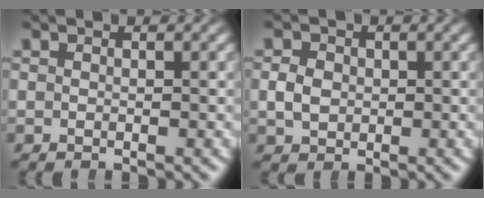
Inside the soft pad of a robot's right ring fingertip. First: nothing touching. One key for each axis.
{"total": 2.2, "fx": -0.1, "fy": 1.8, "fz": 1.2, "tx": -0.021, "ty": -0.004, "tz": 0.005}